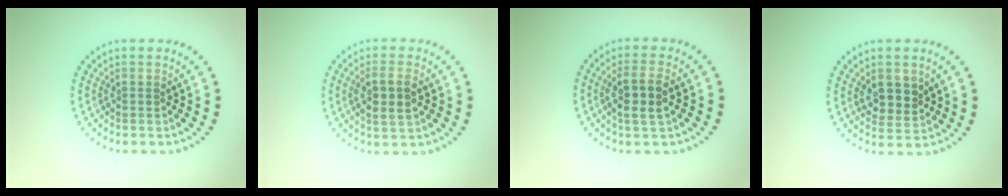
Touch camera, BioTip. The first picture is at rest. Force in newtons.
{"total": 2.8, "press": 2.7, "slide": 0.8}
{"total": 3.0, "press": 2.7, "slide": 1.2}
{"total": 2.7, "press": 2.6, "slide": 1.0}